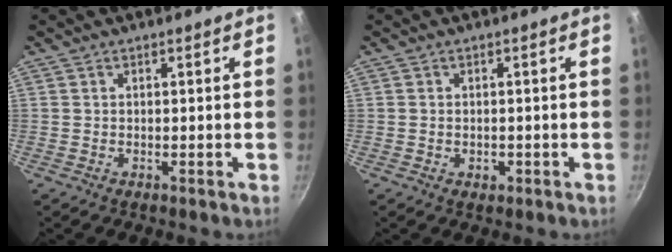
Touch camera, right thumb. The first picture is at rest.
{"total": 1.5, "force": [-0.4, 1.2, 0.8], "torque": [-0.002, 0.004, -0.004]}